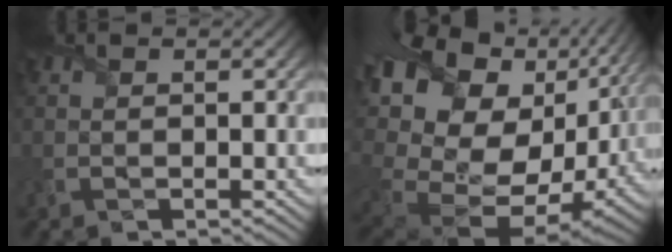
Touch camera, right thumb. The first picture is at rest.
{"total": 20.3, "force": [-0.1, 13.2, 15.4], "torque": [-0.305, -0.041, 0.036]}